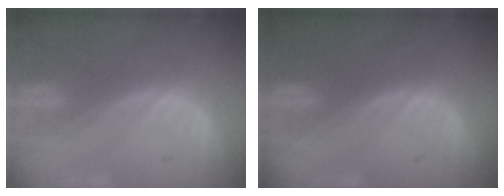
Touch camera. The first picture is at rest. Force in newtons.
{"total": 0.0}